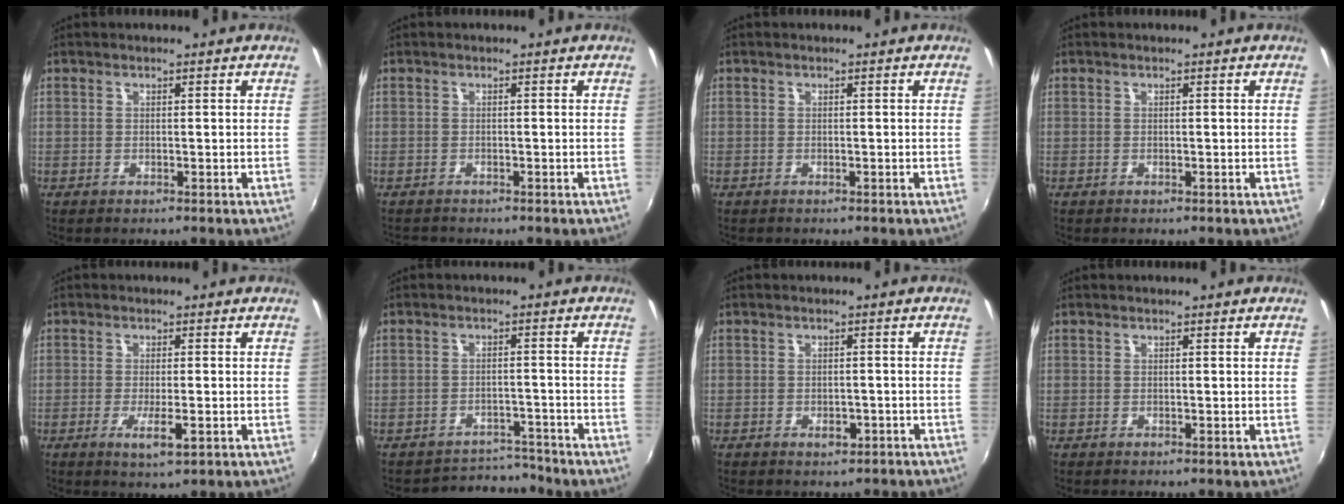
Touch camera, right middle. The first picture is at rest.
{"total": 1.7, "force": [-1.6, 0.6, 0.2], "torque": [-0.009, -0.007, -0.028]}
{"total": 0.5, "force": [-0.4, 0.4, 0.0], "torque": [-0.001, -0.002, -0.008]}
{"total": 0.0}
{"total": 4.2, "force": [-1.7, 1.0, 3.7], "torque": [-0.072, -0.013, -0.028]}
{"total": 6.2, "force": [-6.0, 1.3, -0.8], "torque": [0.008, 0.015, -0.090]}
{"total": 2.7, "force": [-1.9, 1.7, 1.1], "torque": [-0.020, -0.001, -0.020]}
{"total": 0.0}